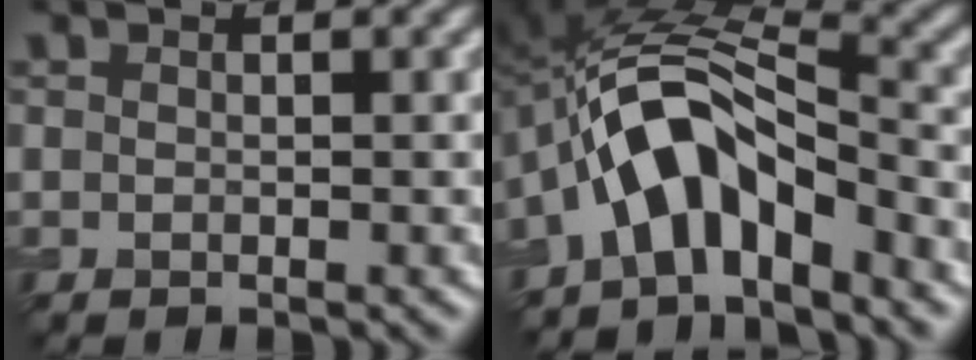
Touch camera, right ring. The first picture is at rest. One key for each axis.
{"total": 8.0, "fx": -3.9, "fy": 3.7, "fz": 5.9, "tx": -0.091, "ty": 0.021, "tz": -0.079}